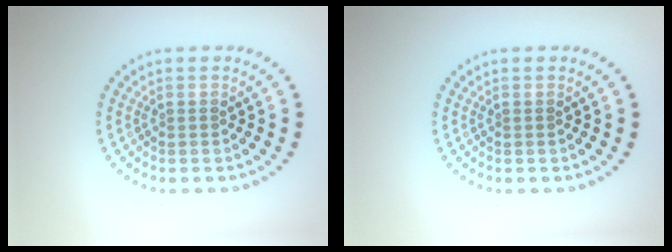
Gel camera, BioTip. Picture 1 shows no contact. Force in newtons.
{"total": 0.0}